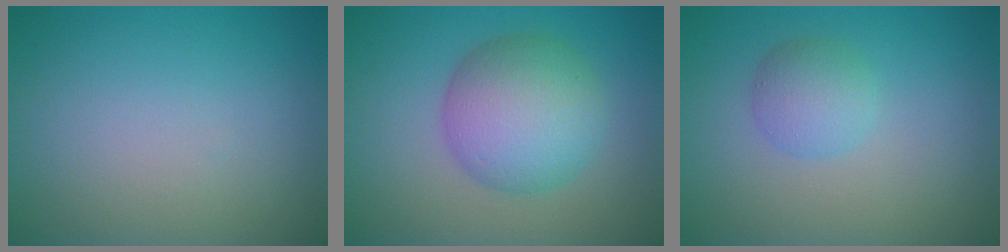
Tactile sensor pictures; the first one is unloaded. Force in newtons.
{"total": 7.0, "press": 7.0, "slide": 0.1}
{"total": 2.5, "press": 2.5, "slide": 0.1}